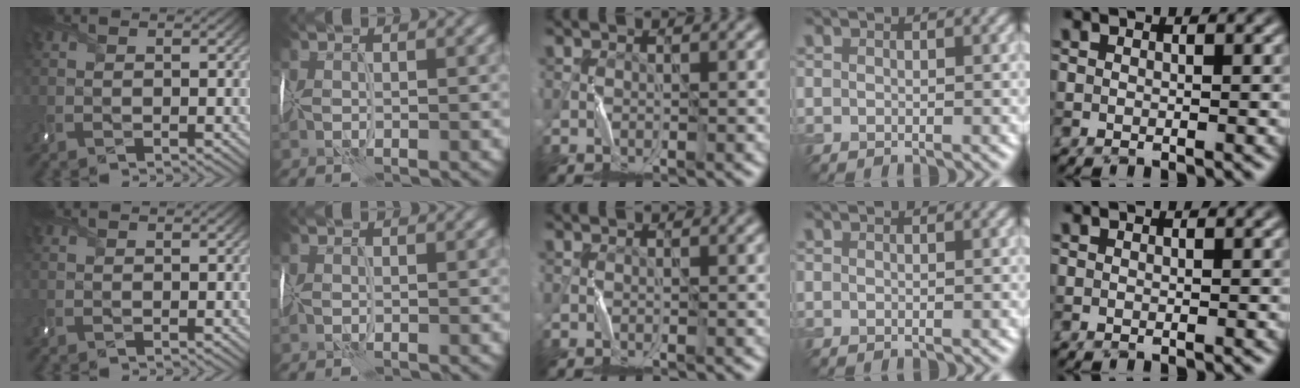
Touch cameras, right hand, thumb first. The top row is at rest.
{}